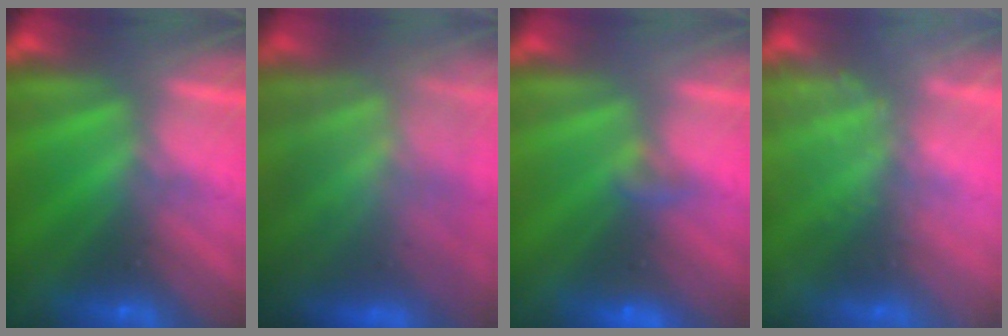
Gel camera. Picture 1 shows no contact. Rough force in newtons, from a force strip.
{"total": 9.6}
{"total": 1.4}
{"total": 2.4}